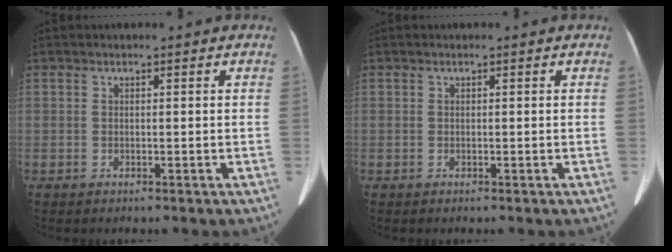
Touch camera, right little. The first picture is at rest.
{"total": 0.0}